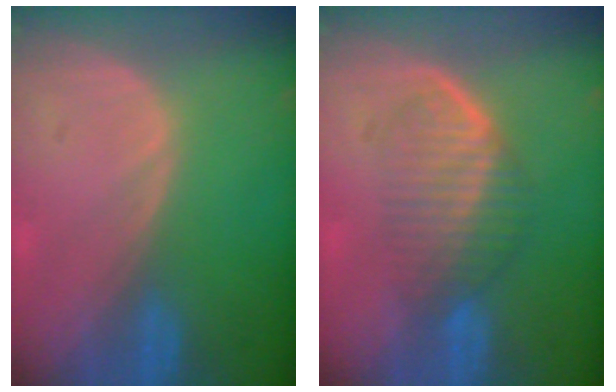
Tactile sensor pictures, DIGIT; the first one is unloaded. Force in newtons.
{"total": 6.0, "press": 5.7, "slide": 1.6}